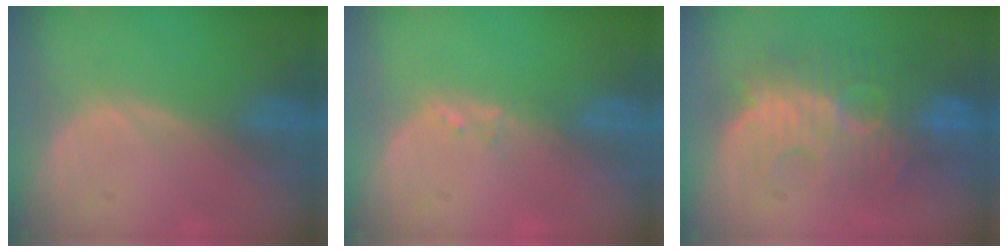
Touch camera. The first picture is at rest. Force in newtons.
{"total": 1.0, "press": 1.0, "slide": 0.2}
{"total": 10.2, "press": 9.7, "slide": 3.0}